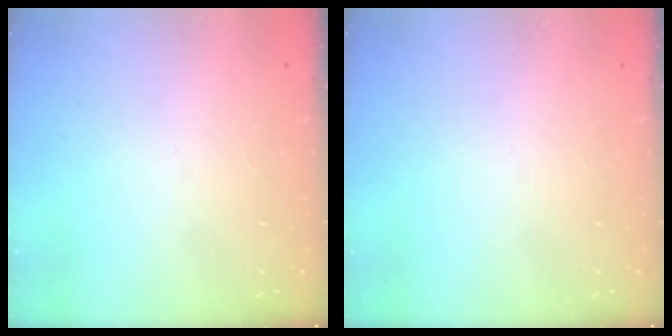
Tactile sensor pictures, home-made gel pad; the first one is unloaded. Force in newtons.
{"total": 0.0}